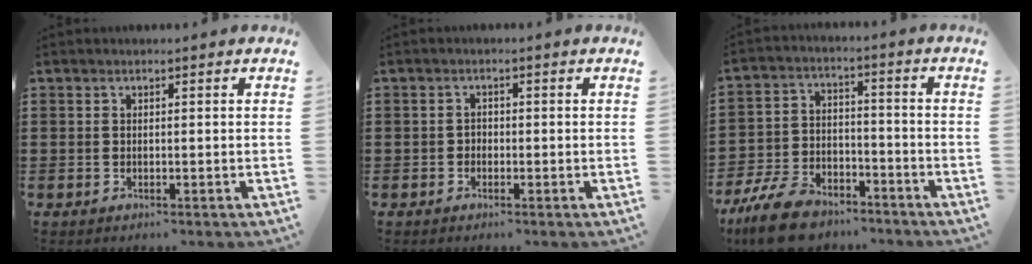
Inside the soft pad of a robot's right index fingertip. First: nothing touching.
{"total": 1.0, "force": [-0.7, 0.7, 0.3], "torque": [-0.008, 0.000, -0.015]}
{"total": 10.4, "force": [-8.6, 3.9, 4.4], "torque": [-0.106, 0.029, -0.169]}